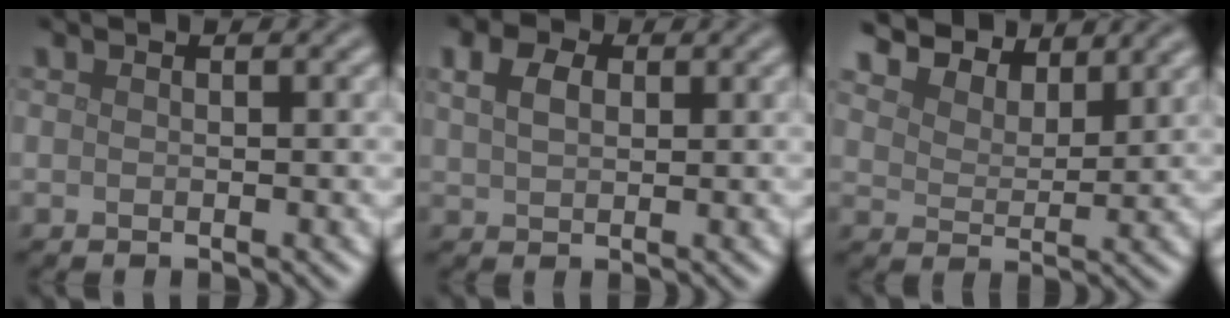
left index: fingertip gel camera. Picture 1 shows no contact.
{"total": 3.5, "force": [1.5, 2.3, 2.2], "torque": [-0.050, 0.013, 0.018]}
{"total": 6.4, "force": [5.7, 2.0, 2.0], "torque": [-0.051, 0.004, 0.096]}